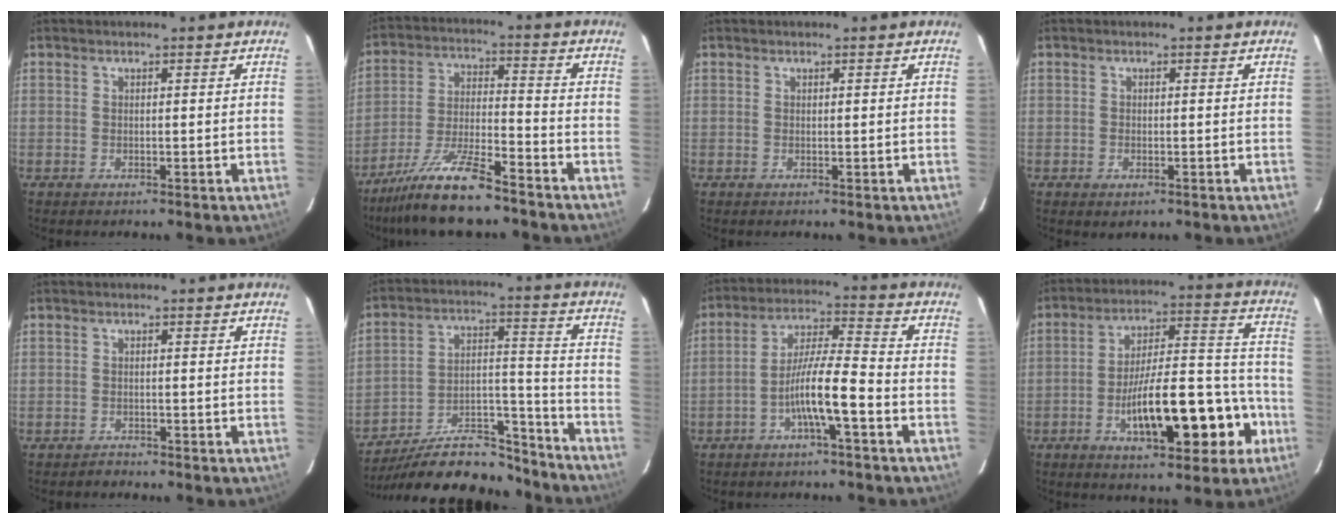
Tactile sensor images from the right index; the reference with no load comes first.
{"total": 11.7, "force": [-9.3, 1.2, 7.0], "torque": [-0.136, -0.017, -0.170]}
{"total": 0.0}
{"total": 1.3, "force": [-0.6, 0.7, 0.9], "torque": [-0.014, -0.001, -0.001]}
{"total": 0.8, "force": [-0.7, 0.2, -0.2], "torque": [0.007, -0.002, -0.014]}
{"total": 17.6, "force": [-16.2, 4.2, 5.6], "torque": [-0.099, 0.036, -0.263]}
{"total": 8.8, "force": [-3.6, 0.3, 8.0], "torque": [-0.151, 0.015, -0.068]}
{"total": 17.4, "force": [-6.6, 5.3, 15.2], "torque": [-0.236, 0.031, -0.090]}